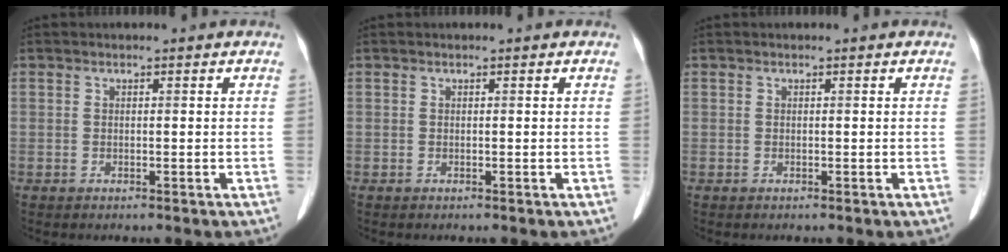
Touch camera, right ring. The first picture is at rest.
{"total": 0.0}
{"total": 0.0}